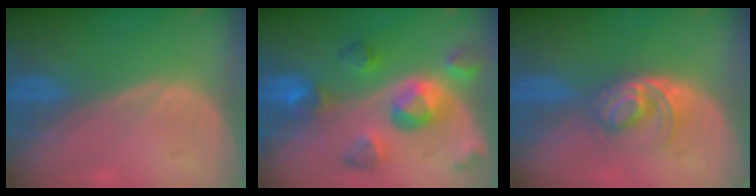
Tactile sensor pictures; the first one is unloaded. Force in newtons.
{"total": 9.9, "press": 8.8, "slide": 4.6}
{"total": 5.1, "press": 5.0, "slide": 1.3}